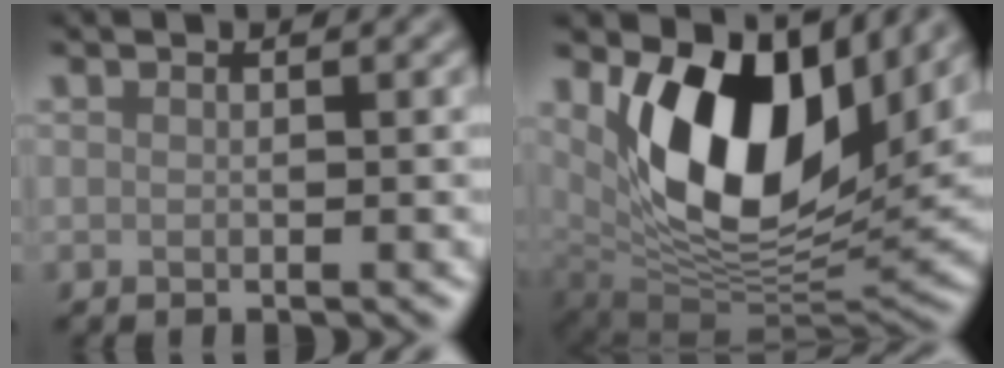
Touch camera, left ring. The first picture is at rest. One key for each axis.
{"total": 13.0, "fx": 4.3, "fy": 7.6, "fz": 9.6, "tx": -0.168, "ty": -0.021, "tz": 0.082}